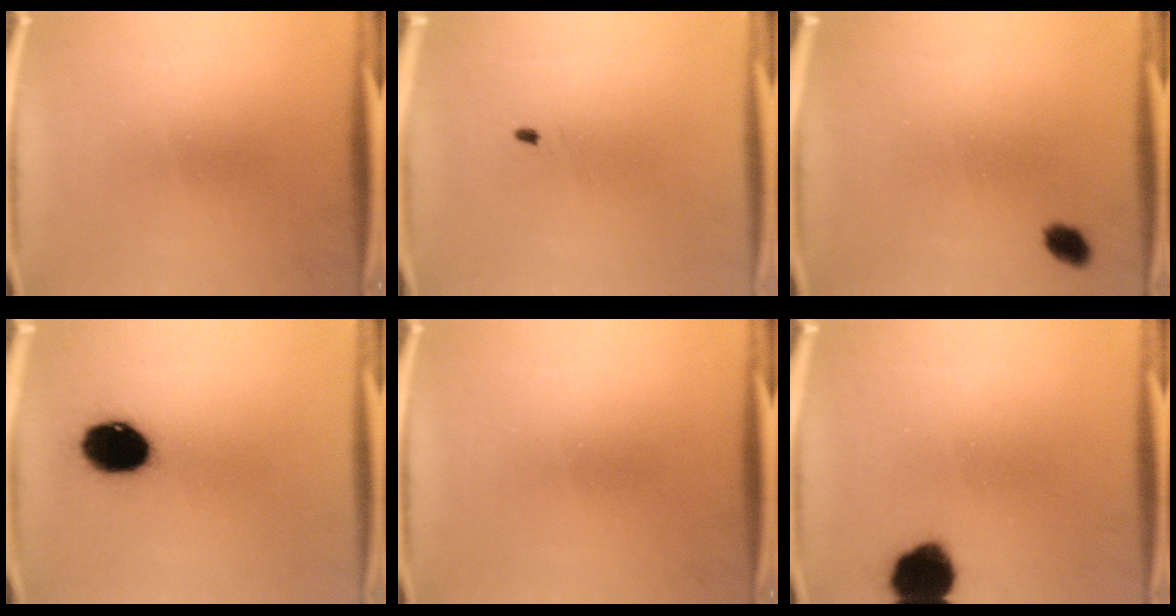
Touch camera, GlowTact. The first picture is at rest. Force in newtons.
{"total": 0.5}
{"total": 2.8}
{"total": 13.3}
{"total": 0.0}
{"total": 11.4}